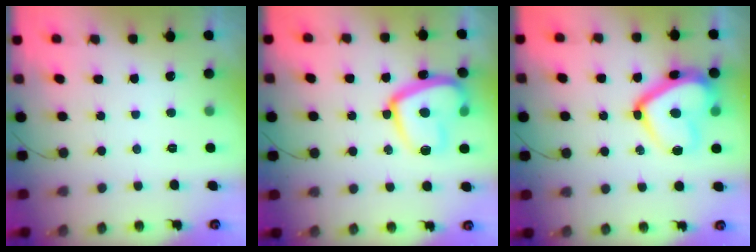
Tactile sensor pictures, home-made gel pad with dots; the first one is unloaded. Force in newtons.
{"total": 18.7, "press": 18.6, "slide": 1.6}
{"total": 17.6, "press": 17.6, "slide": 1.3}